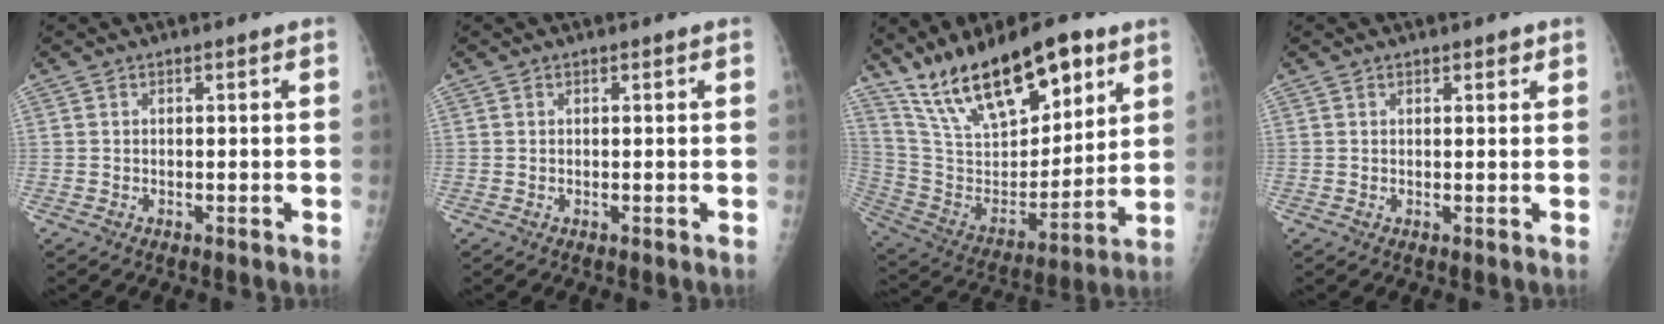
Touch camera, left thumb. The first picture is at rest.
{"total": 0.0}
{"total": 23.5, "force": [15.2, 9.5, 15.2], "torque": [-0.222, -0.052, 0.279]}
{"total": 1.1, "force": [0.8, 0.6, 0.5], "torque": [0.003, -0.004, 0.009]}